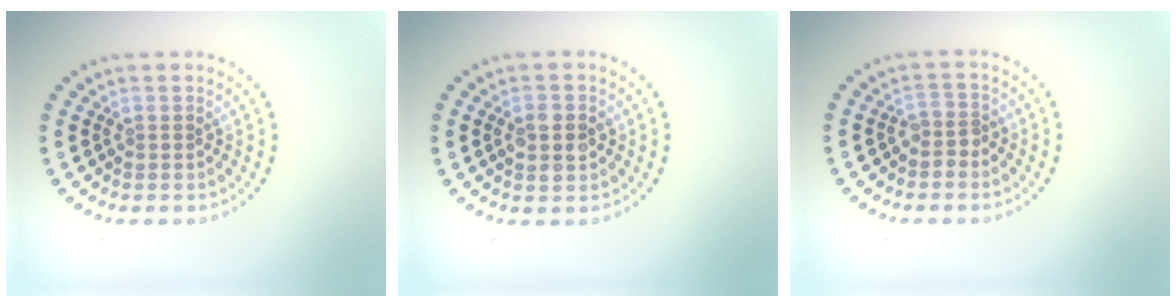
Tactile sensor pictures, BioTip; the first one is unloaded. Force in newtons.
{"total": 2.8, "press": 2.8, "slide": 0.2}
{"total": 1.4, "press": 1.0, "slide": 1.0}